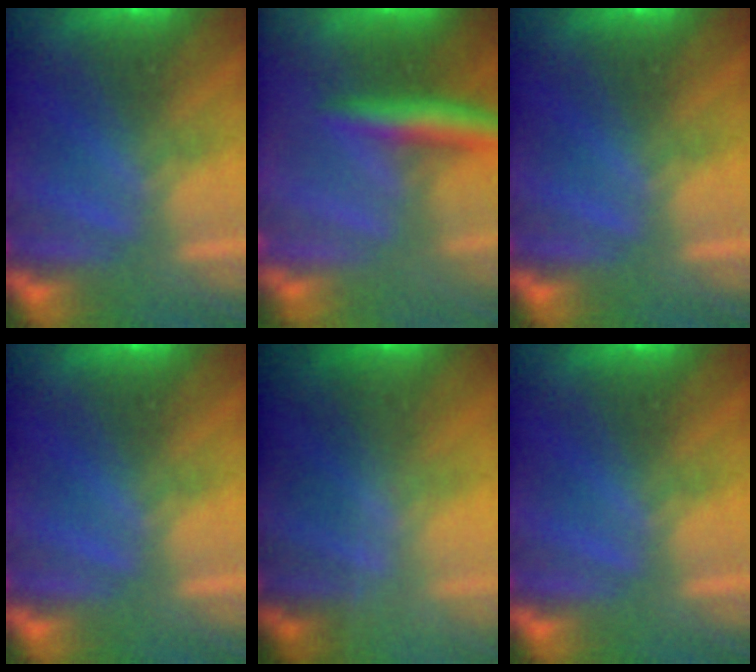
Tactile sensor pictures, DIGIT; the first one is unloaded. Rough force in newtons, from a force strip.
{"total": 7.4}
{"total": 0.0}
{"total": 0.0}
{"total": 1.8}
{"total": 0.0}